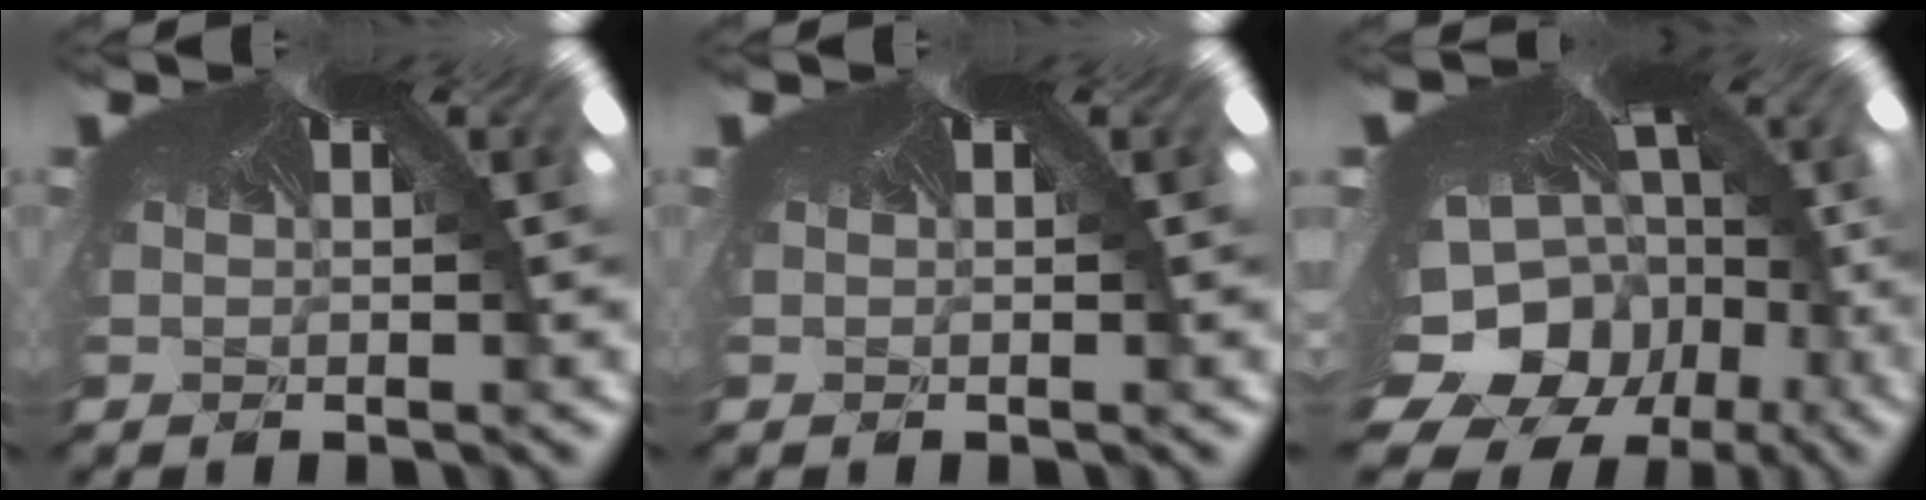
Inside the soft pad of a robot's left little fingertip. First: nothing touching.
{"total": 0.0}
{"total": 10.2, "force": [-9.1, 4.7, 0.5], "torque": [-0.028, -0.106, -0.110]}